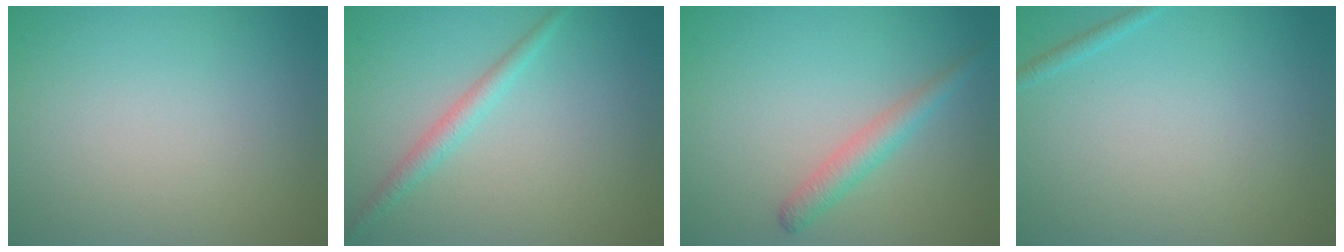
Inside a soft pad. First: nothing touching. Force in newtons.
{"total": 1.8, "press": 1.8, "slide": 0.1}
{"total": 2.3, "press": 2.3, "slide": 0.1}
{"total": 0.6, "press": 0.6, "slide": 0.1}